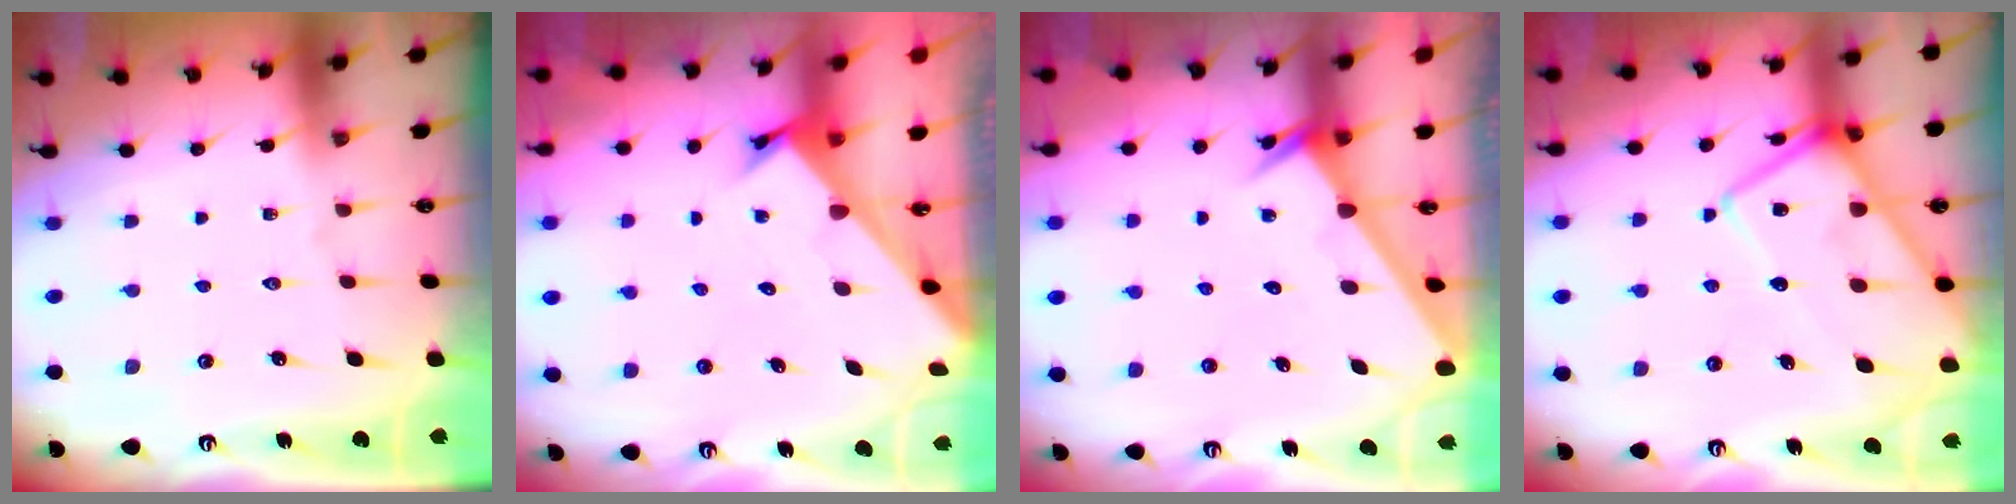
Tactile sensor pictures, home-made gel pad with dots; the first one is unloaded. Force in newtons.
{"total": 2.5, "press": 2.5, "slide": 0.3}
{"total": 2.7, "press": 2.7, "slide": 0.1}
{"total": 15.7, "press": 15.7, "slide": 1.2}